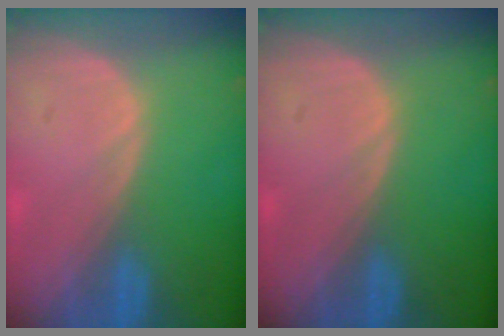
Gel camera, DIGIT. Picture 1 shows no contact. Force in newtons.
{"total": 0.0}